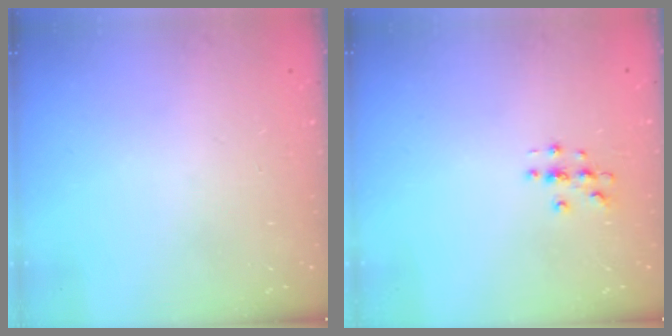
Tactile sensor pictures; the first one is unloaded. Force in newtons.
{"total": 2.9, "press": 2.9, "slide": 0.3}